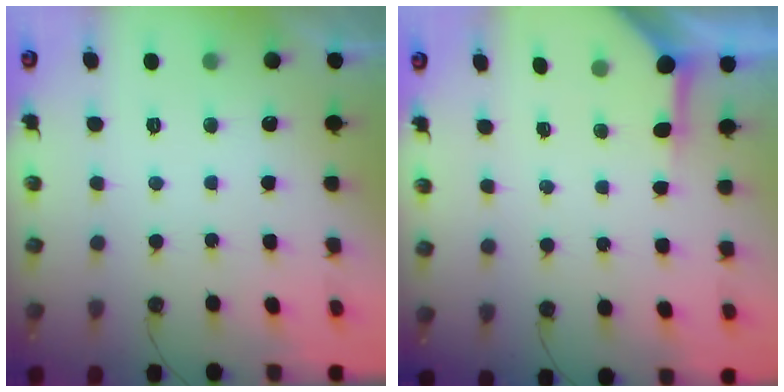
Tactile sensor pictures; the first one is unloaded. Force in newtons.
{"total": 3.9, "press": 3.8, "slide": 0.5}